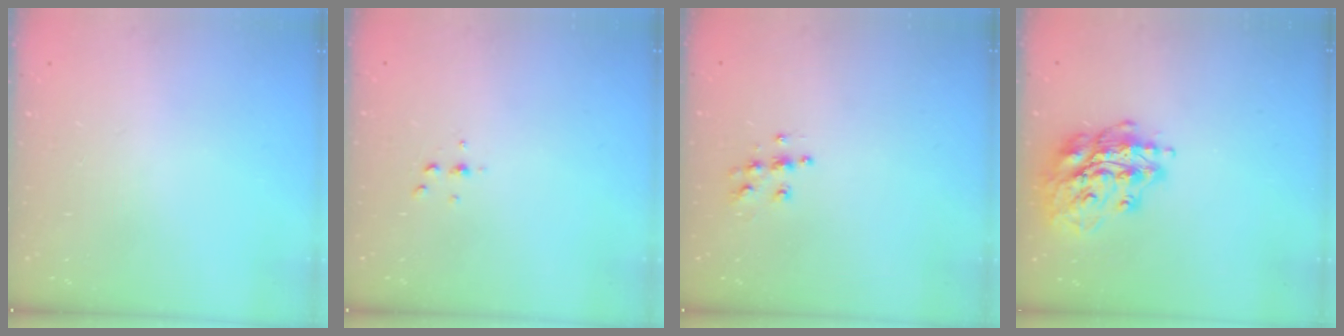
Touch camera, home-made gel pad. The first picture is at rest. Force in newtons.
{"total": 2.6, "press": 2.6, "slide": 0.3}
{"total": 6.6, "press": 6.6, "slide": 0.3}
{"total": 16.4, "press": 16.4, "slide": 0.6}